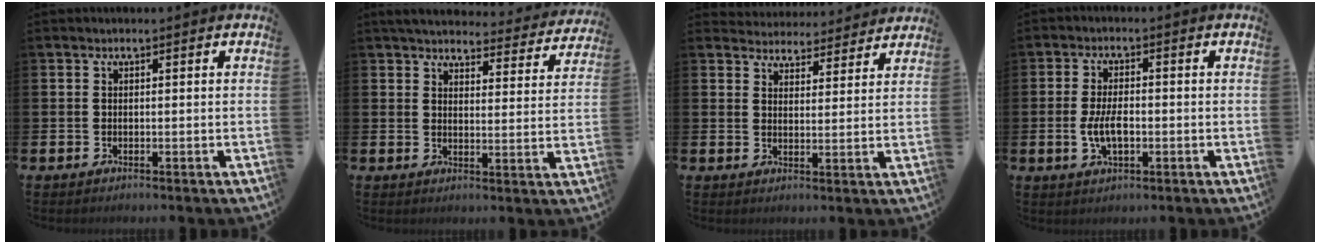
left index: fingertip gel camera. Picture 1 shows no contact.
{"total": 4.5, "force": [4.3, 0.8, 1.0], "torque": [-0.036, -0.031, 0.074]}
{"total": 4.3, "force": [4.2, 0.8, -0.5], "torque": [-0.007, -0.032, 0.074]}
{"total": 4.2, "force": [-0.7, 2.0, 3.7], "torque": [-0.071, 0.001, -0.014]}